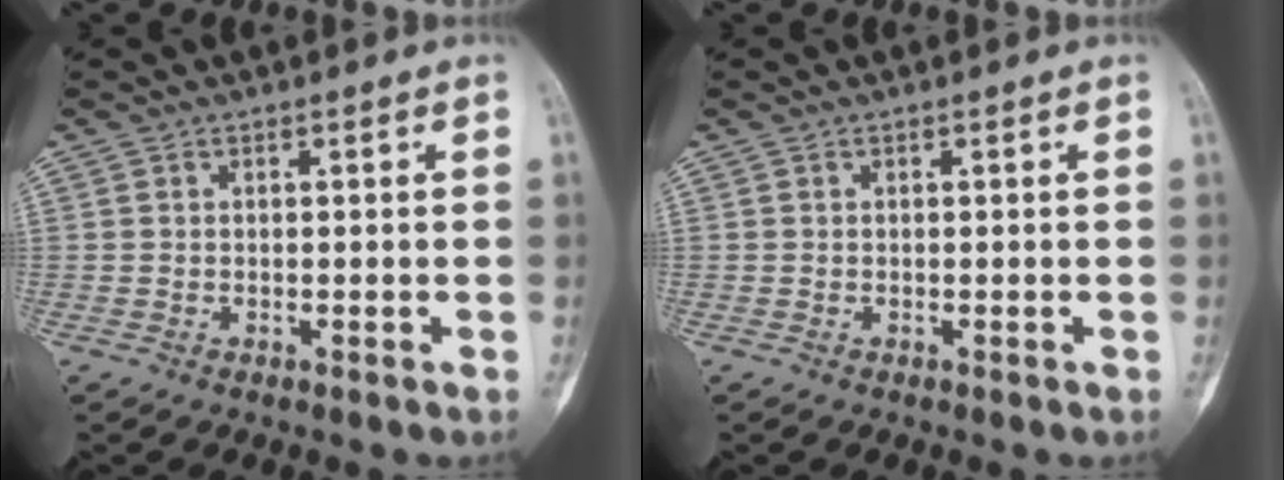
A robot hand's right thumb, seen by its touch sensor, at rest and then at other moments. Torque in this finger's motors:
{"motor_torque": [-0.01, 0.01, 0.14, 0.02, 0.00]}